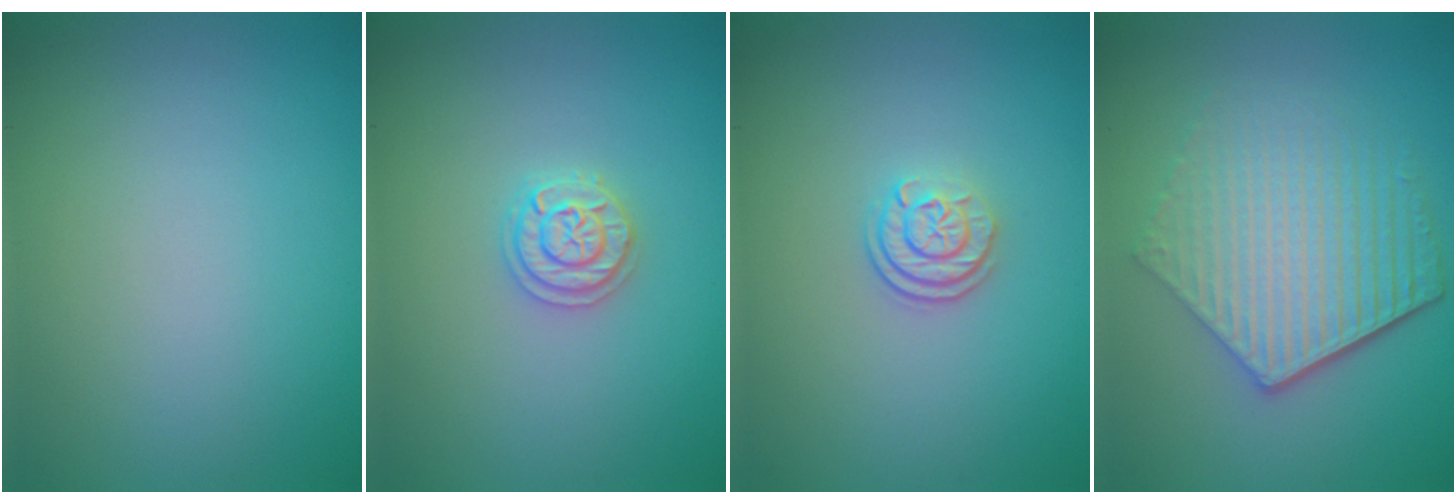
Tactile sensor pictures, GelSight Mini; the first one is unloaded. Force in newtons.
{"total": 2.0, "press": 2.0, "slide": 0.3}
{"total": 2.4, "press": 1.8, "slide": 1.5}
{"total": 6.2, "press": 4.4, "slide": 4.3}